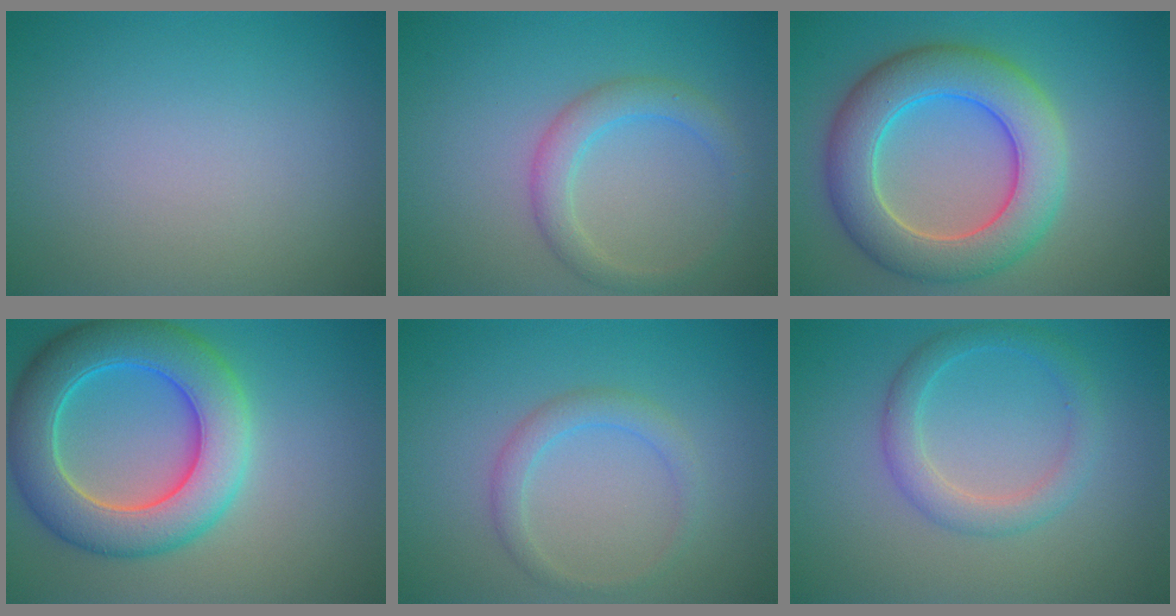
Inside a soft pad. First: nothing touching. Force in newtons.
{"total": 2.8, "press": 2.8, "slide": 0.1}
{"total": 8.2, "press": 8.2, "slide": 0.4}
{"total": 8.8, "press": 8.8, "slide": 0.4}
{"total": 2.0, "press": 2.0, "slide": 0.1}
{"total": 2.8, "press": 2.8, "slide": 0.0}